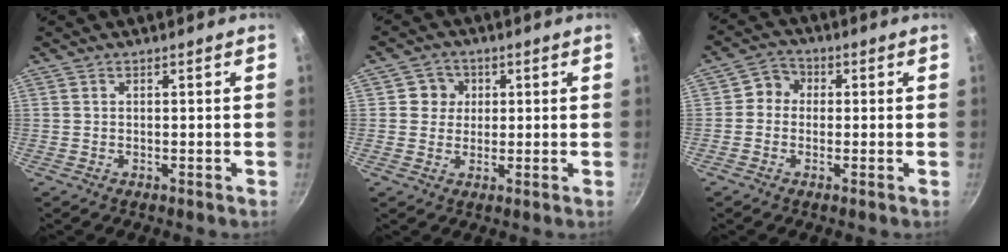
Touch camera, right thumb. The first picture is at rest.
{"total": 4.5, "force": [0.9, 4.3, 1.0], "torque": [0.013, 0.005, 0.008]}
{"total": 4.7, "force": [-0.1, 4.1, 2.2], "torque": [-0.015, 0.015, -0.014]}